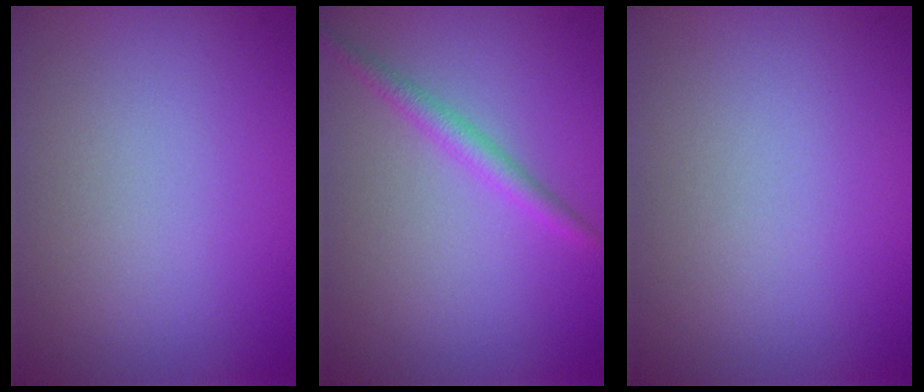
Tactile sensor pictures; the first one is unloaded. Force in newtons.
{"total": 1.8, "press": 1.8, "slide": 0.0}
{"total": 0.0}